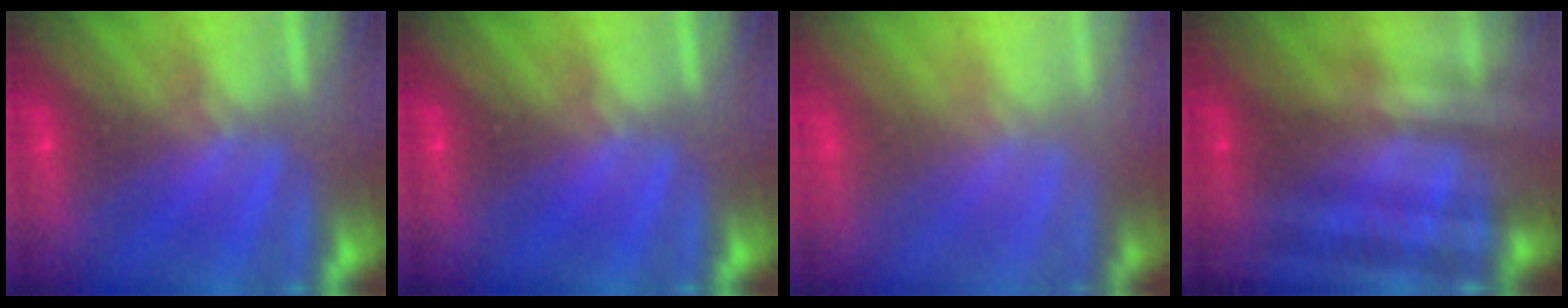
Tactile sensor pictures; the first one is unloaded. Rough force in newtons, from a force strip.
{"total": 0.0}
{"total": 7.4}
{"total": 2.4}